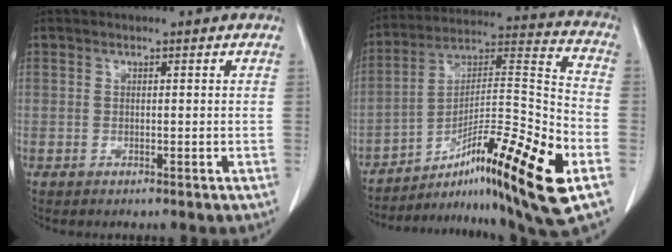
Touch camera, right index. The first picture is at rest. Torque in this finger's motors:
{"motor_torque": [1.15, -0.98, 0.50, 0.12]}